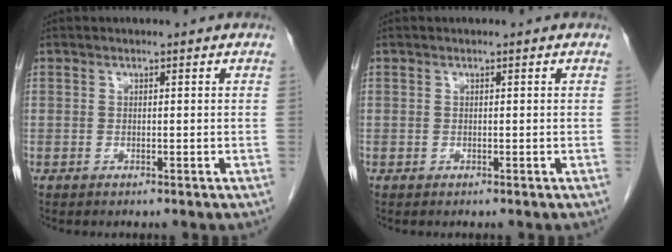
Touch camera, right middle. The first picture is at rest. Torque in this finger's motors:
{"motor_torque": [0.29, -0.04, 0.04, 0.01]}